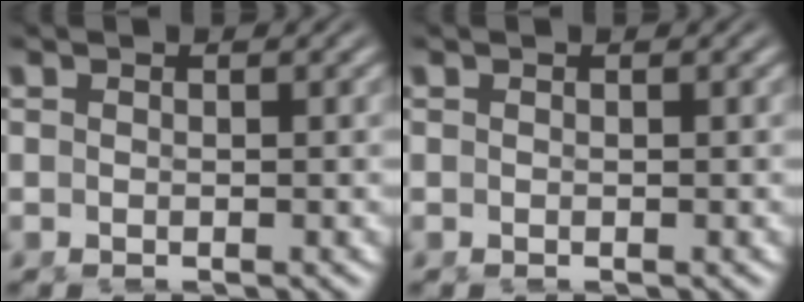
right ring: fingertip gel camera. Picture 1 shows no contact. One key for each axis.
{"total": 0.0}